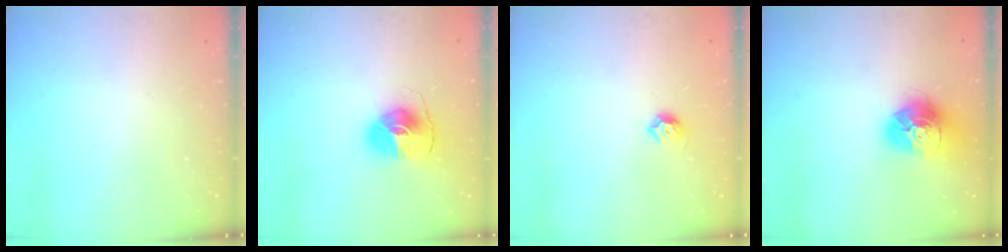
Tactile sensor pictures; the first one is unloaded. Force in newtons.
{"total": 8.3, "press": 8.2, "slide": 0.9}
{"total": 5.7, "press": 5.6, "slide": 1.0}
{"total": 15.9, "press": 15.8, "slide": 1.4}